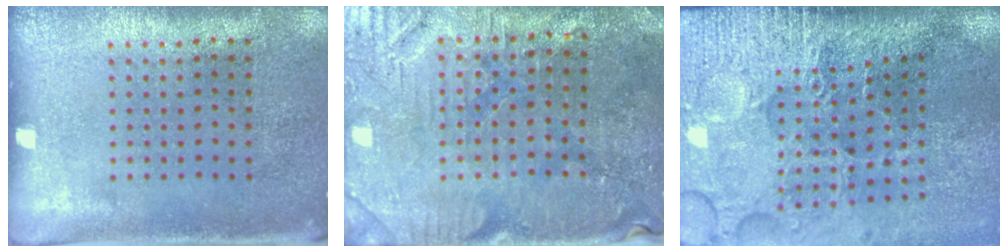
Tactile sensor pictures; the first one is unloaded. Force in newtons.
{"total": 1.7, "press": 1.6, "slide": 0.5}
{"total": 5.0, "press": 4.0, "slide": 3.0}